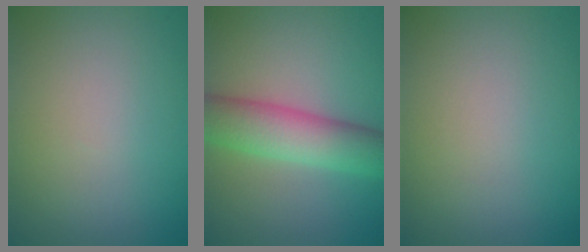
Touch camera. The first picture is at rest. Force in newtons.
{"total": 6.5, "press": 6.5, "slide": 0.1}
{"total": 0.0}